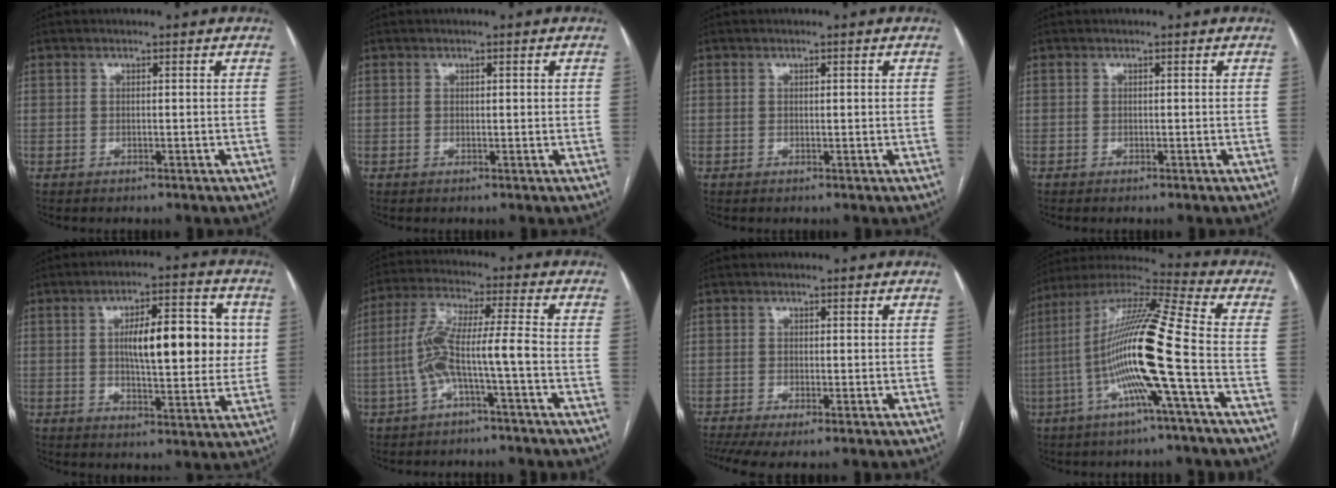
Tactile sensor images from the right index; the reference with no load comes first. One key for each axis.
{"total": 0.9, "fx": 0.3, "fy": 0.3, "fz": 0.8, "tx": -0.011, "ty": 0.002, "tz": 0.004}
{"total": 0.7, "fx": 0.2, "fy": 0.2, "fz": 0.6, "tx": -0.010, "ty": 0.002, "tz": 0.003}
{"total": 0.0}
{"total": 13.9, "fx": 2.4, "fy": 4.3, "fz": 13.0, "tx": -0.187, "ty": 0.025, "tz": 0.036}
{"total": 8.6, "fx": -2.6, "fy": -0.1, "fz": 8.2, "tx": -0.173, "ty": 0.026, "tz": -0.050}
{"total": 4.8, "fx": -2.7, "fy": 1.2, "fz": 3.7, "tx": -0.069, "ty": -0.010, "tz": -0.051}
{"total": 17.5, "fx": -3.9, "fy": -0.8, "fz": 17.0, "tx": -0.325, "ty": 0.005, "tz": -0.087}